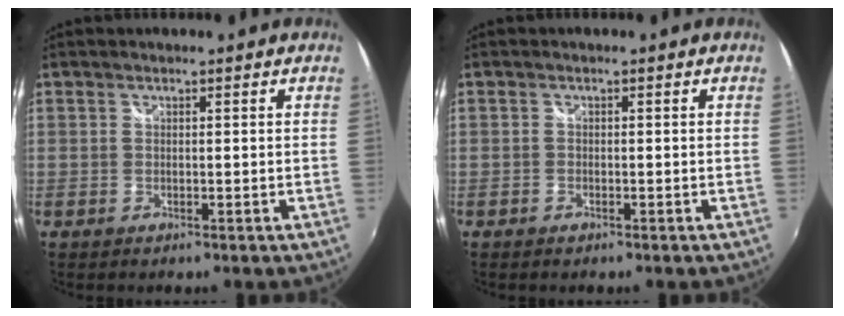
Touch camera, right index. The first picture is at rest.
{"total": 0.9, "force": [-0.7, 0.5, 0.1], "torque": [-0.005, -0.002, -0.014]}